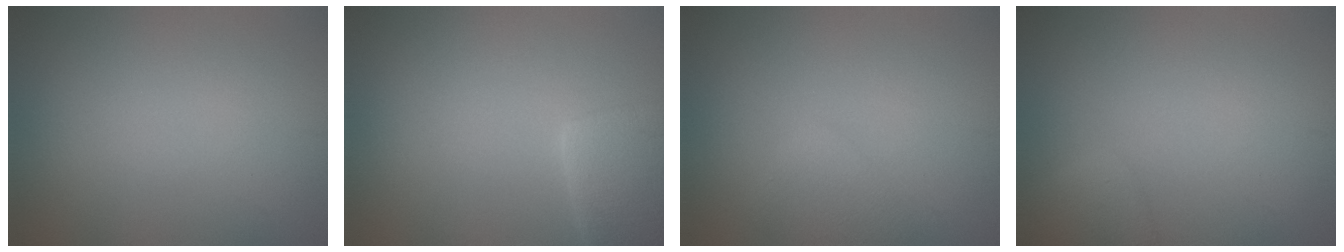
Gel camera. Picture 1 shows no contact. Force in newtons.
{"total": 5.2, "press": 5.2, "slide": 0.4}
{"total": 1.6, "press": 1.6, "slide": 0.1}
{"total": 2.4, "press": 2.4, "slide": 0.2}